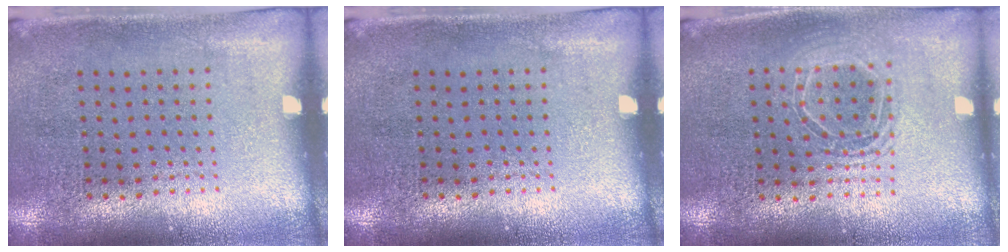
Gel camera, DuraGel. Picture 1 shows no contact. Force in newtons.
{"total": 0.0}
{"total": 1.6, "press": 1.3, "slide": 0.8}